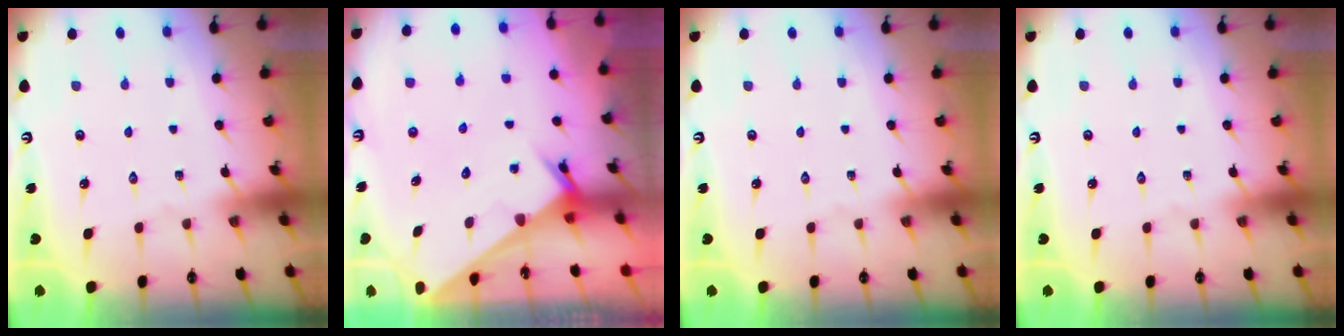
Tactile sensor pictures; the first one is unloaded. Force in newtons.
{"total": 2.3, "press": 2.3, "slide": 0.1}
{"total": 0.0}
{"total": 0.0}